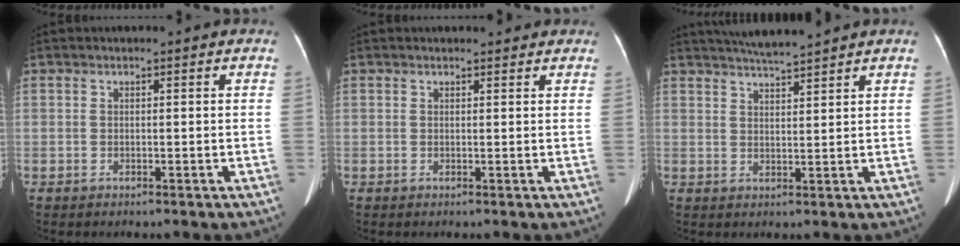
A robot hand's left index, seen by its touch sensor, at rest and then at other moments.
{"total": 2.6, "force": [2.4, 0.9, 0.6], "torque": [-0.005, 0.010, 0.021]}
{"total": 6.1, "force": [5.6, -0.6, 2.3], "torque": [-0.044, 0.013, 0.096]}